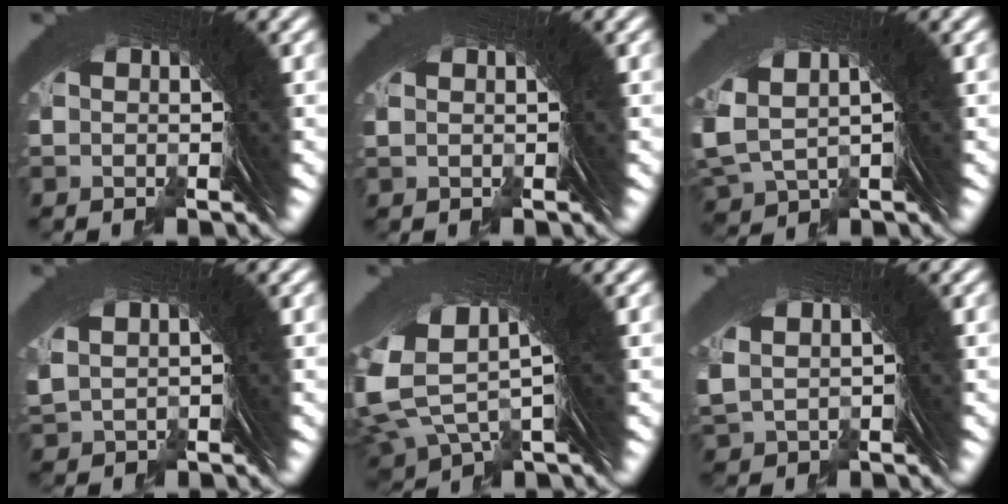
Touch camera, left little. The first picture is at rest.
{"total": 0.0}
{"total": 4.9, "force": [0.9, 3.7, 3.0], "torque": [-0.086, -0.018, 0.032]}
{"total": 0.9, "force": [0.5, 0.7, 0.3], "torque": [-0.013, -0.010, 0.025]}
{"total": 9.4, "force": [2.9, 5.7, 6.8], "torque": [-0.145, -0.003, 0.050]}
{"total": 1.4, "force": [0.5, 1.1, 0.6], "torque": [-0.020, -0.012, 0.025]}